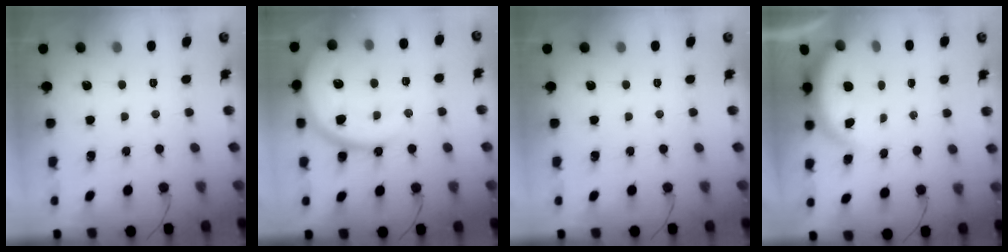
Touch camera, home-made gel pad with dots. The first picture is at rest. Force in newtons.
{"total": 15.4, "press": 15.4, "slide": 1.3}
{"total": 0.0}
{"total": 5.1, "press": 5.0, "slide": 0.4}